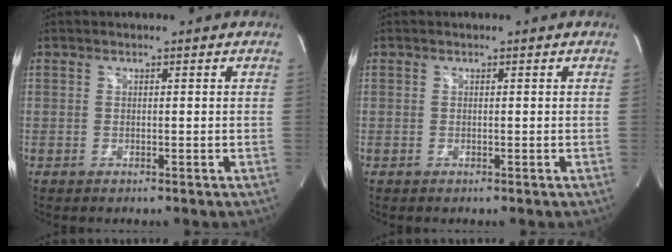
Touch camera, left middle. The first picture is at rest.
{"total": 0.0}